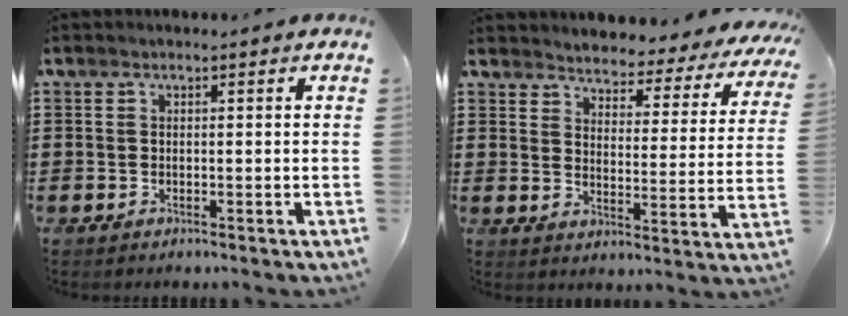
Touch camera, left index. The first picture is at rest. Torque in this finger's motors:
{"motor_torque": [1.32, -0.82, 0.29, 0.07]}